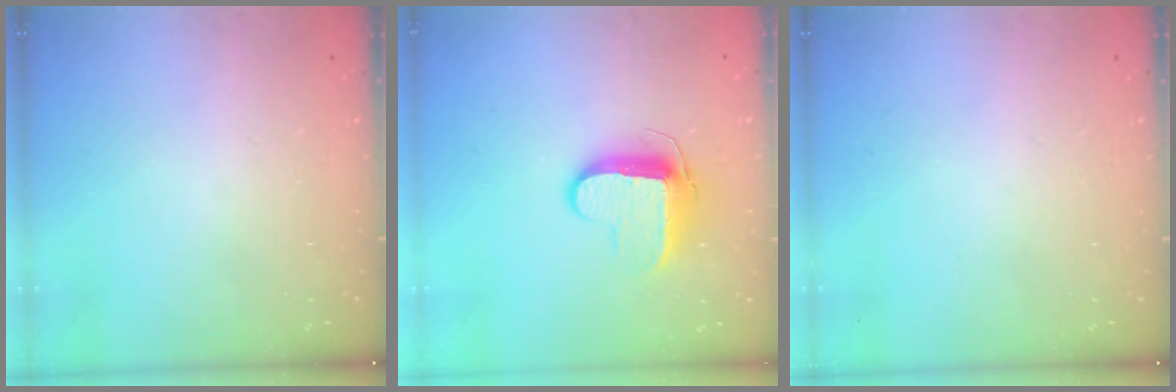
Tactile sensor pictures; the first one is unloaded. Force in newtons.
{"total": 9.4, "press": 9.4, "slide": 0.7}
{"total": 0.0}